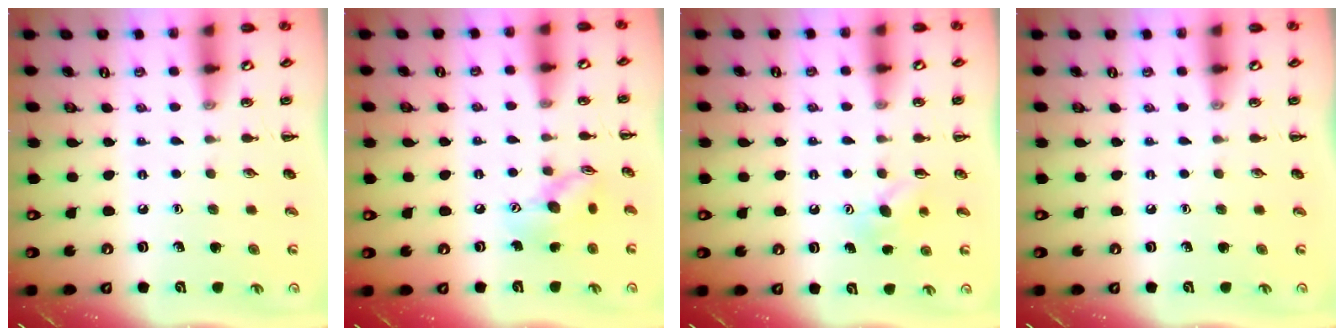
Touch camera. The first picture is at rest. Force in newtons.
{"total": 10.4, "press": 10.4, "slide": 1.0}
{"total": 3.9, "press": 3.7, "slide": 1.1}
{"total": 0.0}